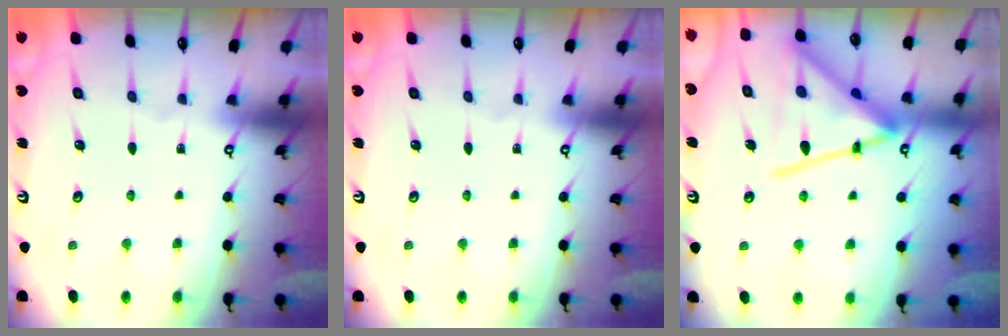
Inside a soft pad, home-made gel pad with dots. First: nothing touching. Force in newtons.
{"total": 0.0}
{"total": 20.5, "press": 20.4, "slide": 1.8}